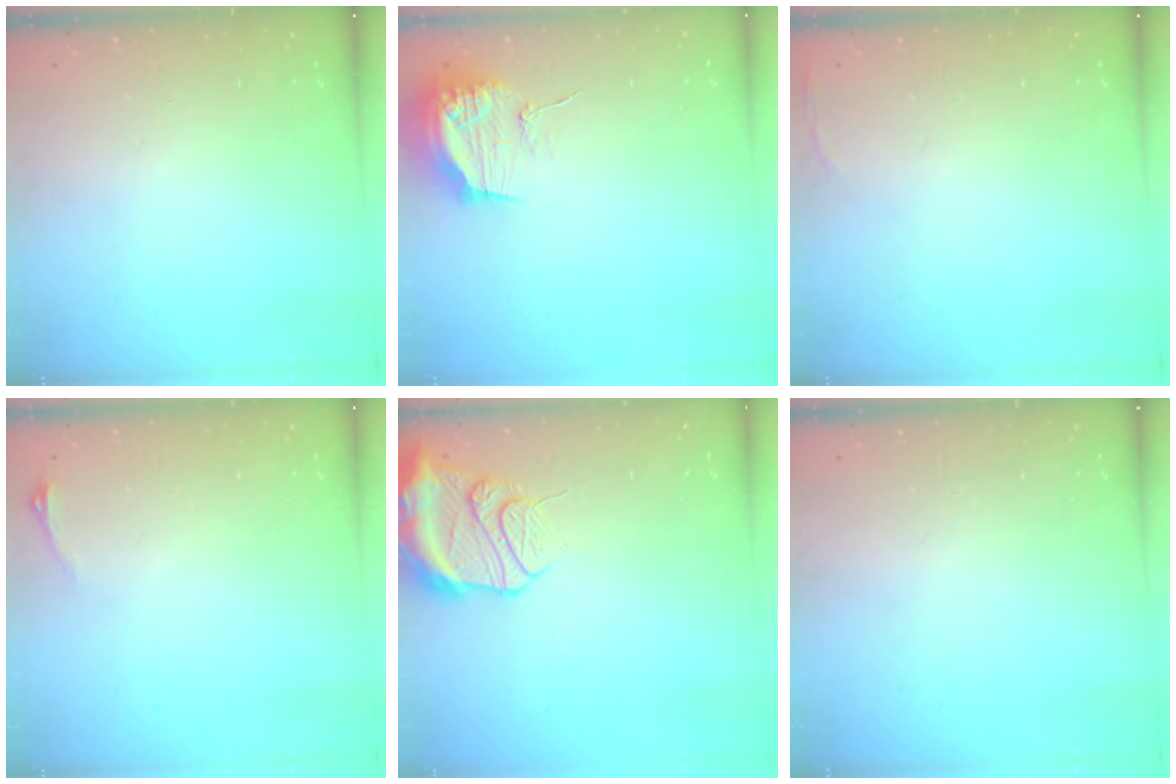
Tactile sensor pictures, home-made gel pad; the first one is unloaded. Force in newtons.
{"total": 15.6, "press": 15.6, "slide": 0.1}
{"total": 2.8, "press": 2.6, "slide": 0.9}
{"total": 2.9, "press": 2.6, "slide": 1.5}
{"total": 14.0, "press": 13.9, "slide": 1.7}
{"total": 0.0}